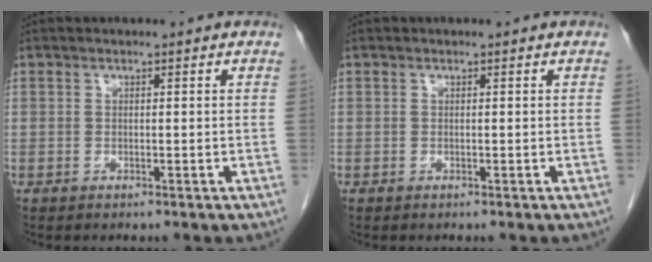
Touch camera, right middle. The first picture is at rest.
{"total": 0.0}